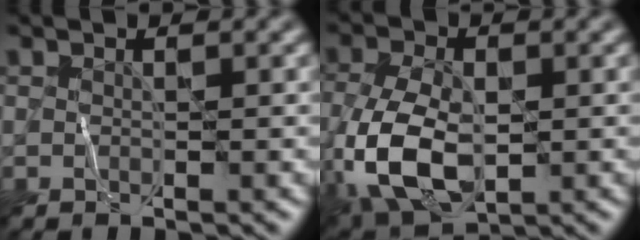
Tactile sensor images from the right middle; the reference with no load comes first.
{"total": 9.3, "force": [-2.3, 5.4, 7.2], "torque": [-0.169, -0.018, -0.046]}